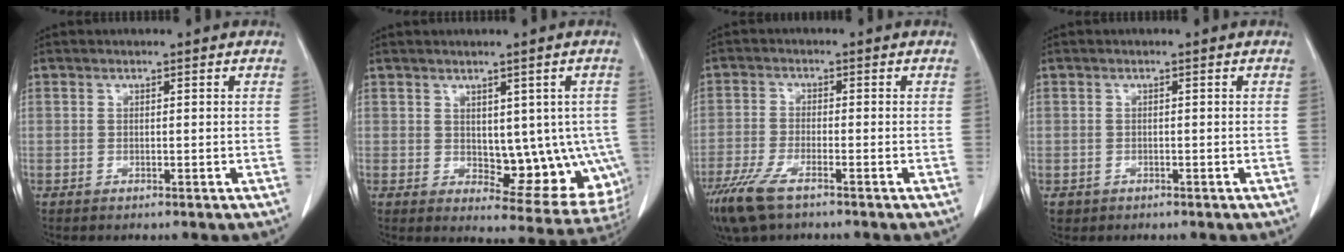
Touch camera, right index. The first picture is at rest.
{"total": 11.1, "force": [-0.3, 6.1, 9.3], "torque": [-0.090, 0.005, 0.016]}
{"total": 7.0, "force": [-4.7, 1.6, 5.0], "torque": [-0.104, -0.017, -0.085]}
{"total": 1.1, "force": [-0.4, 1.0, 0.0], "torque": [-0.004, 0.004, -0.001]}